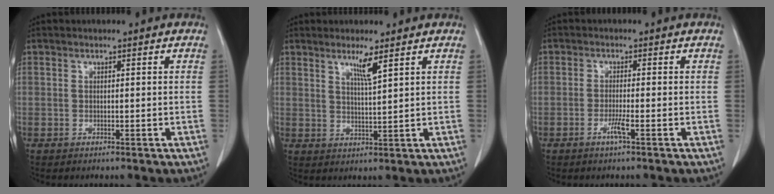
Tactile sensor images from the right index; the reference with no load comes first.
{"total": 3.5, "force": [2.2, -0.5, 2.7], "torque": [-0.054, -0.010, 0.042]}
{"total": 2.2, "force": [-1.1, -0.2, 1.9], "torque": [-0.039, -0.004, -0.022]}